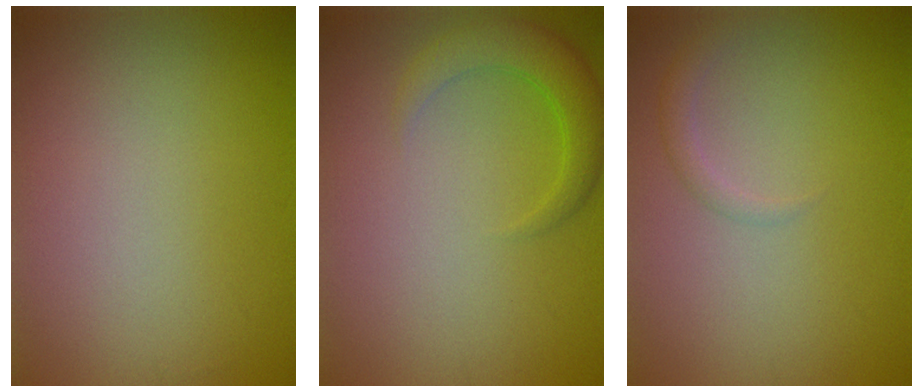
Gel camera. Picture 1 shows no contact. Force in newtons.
{"total": 3.3, "press": 3.3, "slide": 0.3}
{"total": 1.2, "press": 1.2, "slide": 0.1}